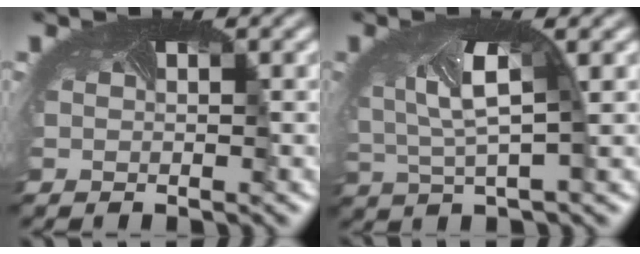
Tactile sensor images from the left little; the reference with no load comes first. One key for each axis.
{"total": 4.6, "fx": 0.7, "fy": 1.9, "fz": 4.1, "tx": -0.104, "ty": 0.002, "tz": 0.010}